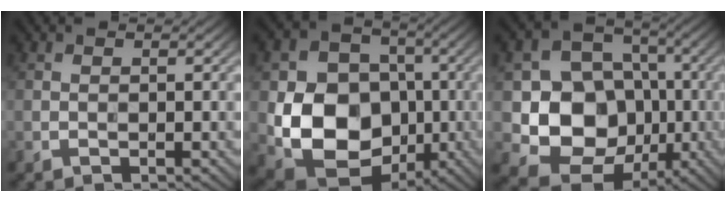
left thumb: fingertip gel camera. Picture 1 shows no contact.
{"total": 13.8, "force": [-2.4, 10.9, 8.1], "torque": [-0.167, -0.022, -0.052]}
{"total": 12.1, "force": [-1.7, 10.2, 6.3], "torque": [-0.126, -0.018, -0.045]}